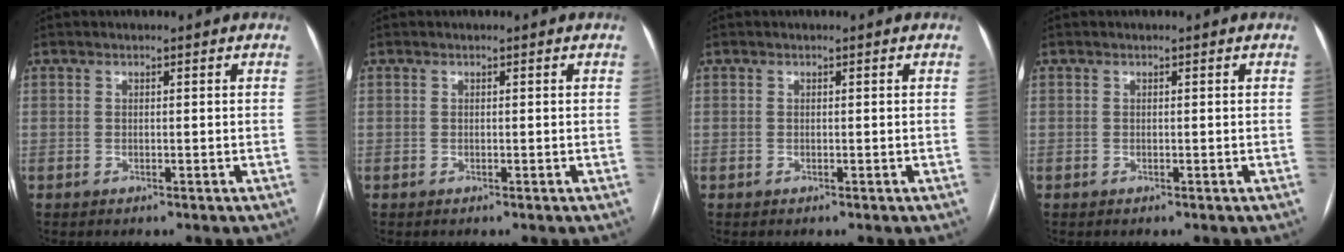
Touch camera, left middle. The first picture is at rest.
{"total": 0.0}
{"total": 0.0}
{"total": 0.0}